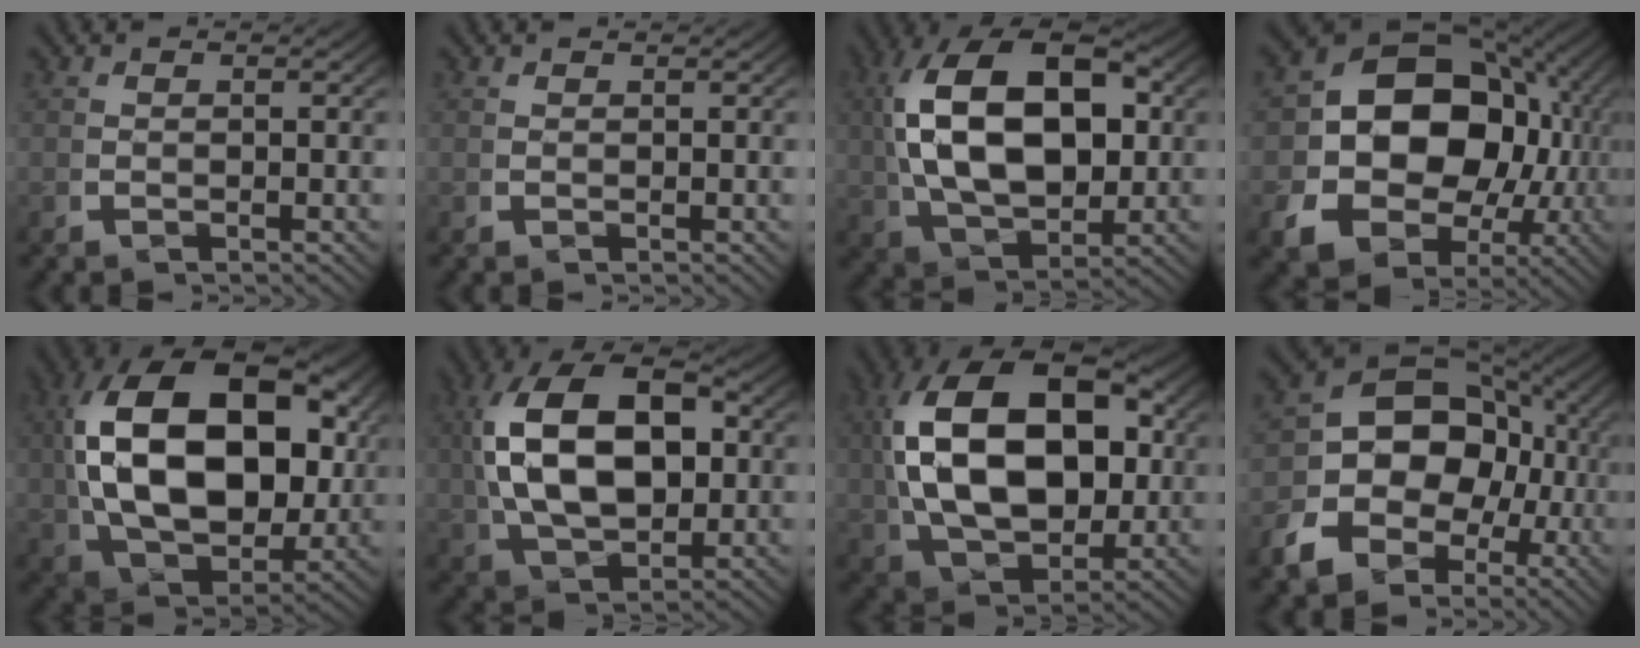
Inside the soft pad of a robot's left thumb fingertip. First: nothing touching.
{"total": 0.0}
{"total": 14.0, "force": [2.1, 8.9, 10.6], "torque": [-0.208, -0.033, 0.057]}
{"total": 19.6, "force": [-0.4, 15.6, 11.9], "torque": [-0.221, -0.061, 0.007]}
{"total": 17.9, "force": [1.9, 11.5, 13.6], "torque": [-0.270, -0.048, 0.058]}
{"total": 12.6, "force": [1.9, 8.1, 9.4], "torque": [-0.186, -0.030, 0.056]}
{"total": 16.1, "force": [2.0, 10.5, 12.1], "torque": [-0.240, -0.040, 0.060]}
{"total": 11.6, "force": [0.2, 9.5, 6.6], "torque": [-0.124, -0.034, 0.012]}